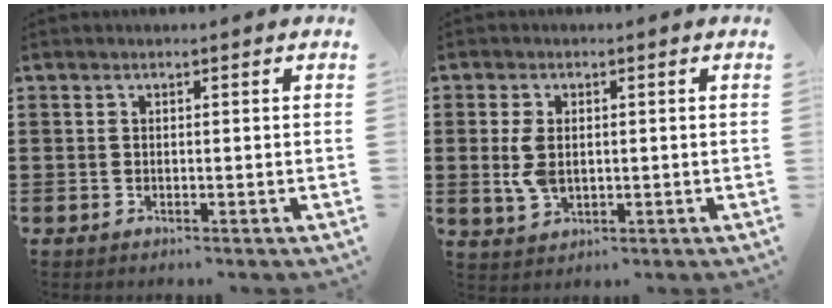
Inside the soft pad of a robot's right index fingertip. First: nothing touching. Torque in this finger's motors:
{"motor_torque": [0.64, -0.06, 0.28, 0.13]}